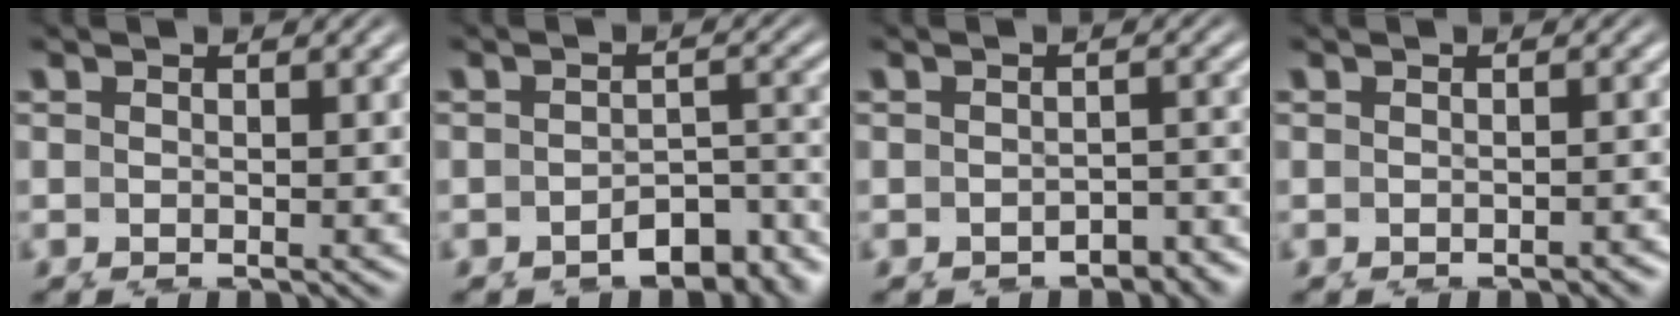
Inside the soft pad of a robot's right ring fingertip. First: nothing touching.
{"total": 4.3, "force": [-3.6, 1.5, 1.8], "torque": [-0.001, -0.009, -0.051]}
{"total": 2.8, "force": [-2.7, 0.6, 0.1], "torque": [0.010, -0.006, -0.044]}
{"total": 1.4, "force": [-1.3, 0.3, 0.3], "torque": [-0.001, 0.000, -0.019]}